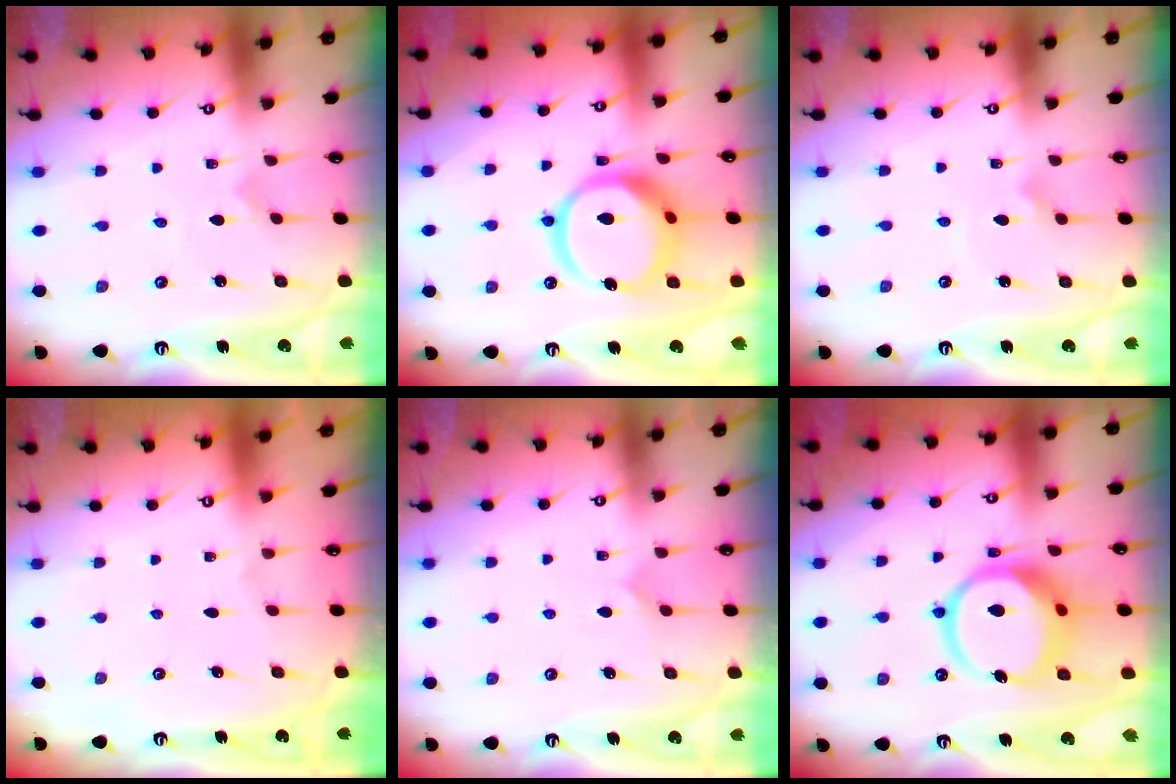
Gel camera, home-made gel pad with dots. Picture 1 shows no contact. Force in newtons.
{"total": 17.2, "press": 17.1, "slide": 2.0}
{"total": 2.7, "press": 2.7, "slide": 0.2}
{"total": 0.0}
{"total": 3.6, "press": 3.6, "slide": 0.4}
{"total": 15.3, "press": 15.2, "slide": 1.9}